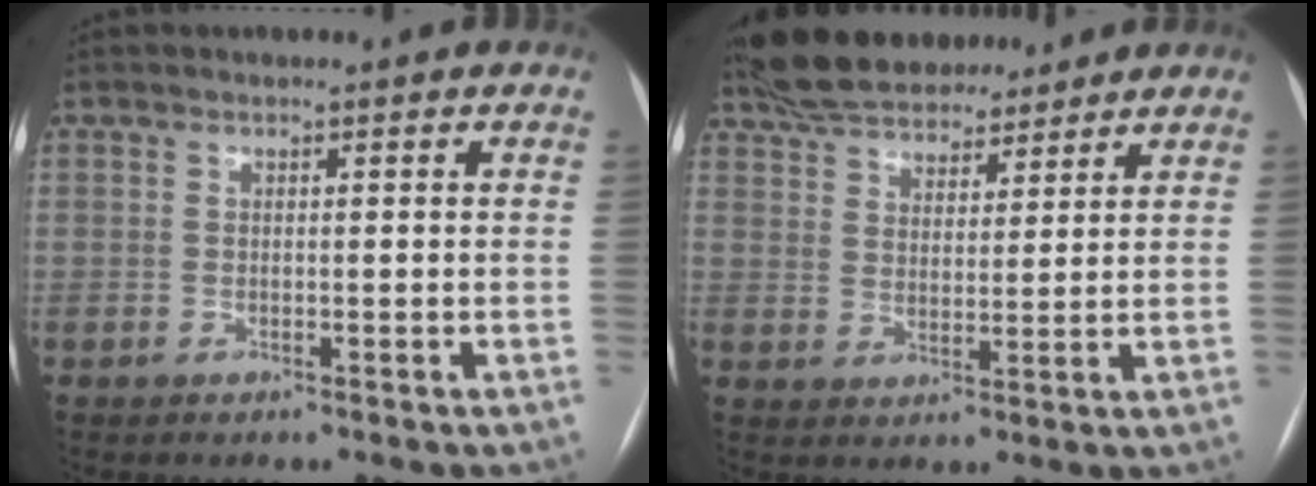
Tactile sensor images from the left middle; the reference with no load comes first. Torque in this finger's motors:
{"motor_torque": [1.04, -1.10, 0.11, 0.03]}